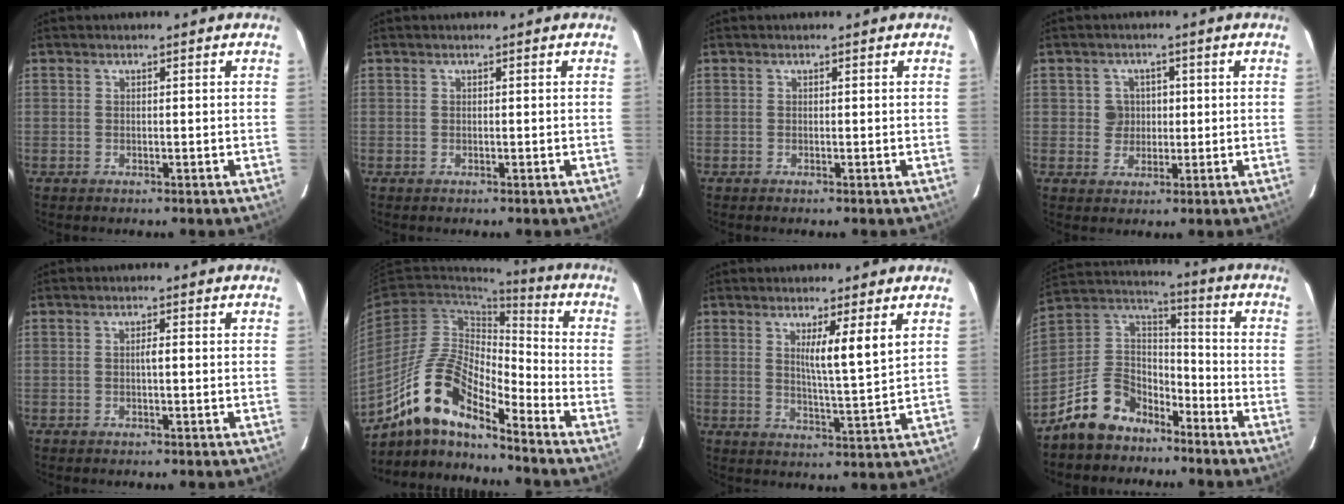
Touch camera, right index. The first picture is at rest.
{"total": 0.0}
{"total": 0.0}
{"total": 3.5, "force": [0.4, 3.3, 0.8], "torque": [-0.005, 0.009, 0.008]}
{"total": 1.3, "force": [-0.1, 0.1, 1.3], "torque": [-0.023, 0.002, -0.002]}
{"total": 12.4, "force": [-9.9, 2.9, 7.0], "torque": [-0.142, 0.023, -0.181]}
{"total": 6.6, "force": [2.7, -1.3, 5.9], "torque": [-0.098, -0.016, 0.043]}
{"total": 10.6, "force": [-7.7, 6.5, 3.4], "torque": [-0.083, 0.043, -0.148]}